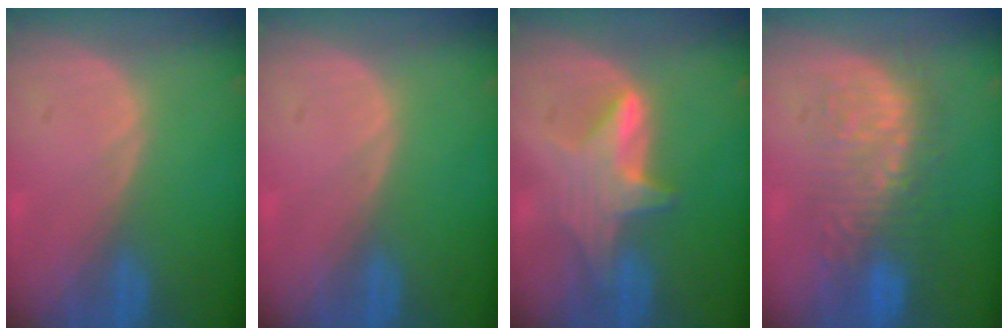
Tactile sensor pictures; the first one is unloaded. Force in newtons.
{"total": 0.0}
{"total": 5.9, "press": 5.8, "slide": 0.8}
{"total": 9.5, "press": 8.8, "slide": 3.5}